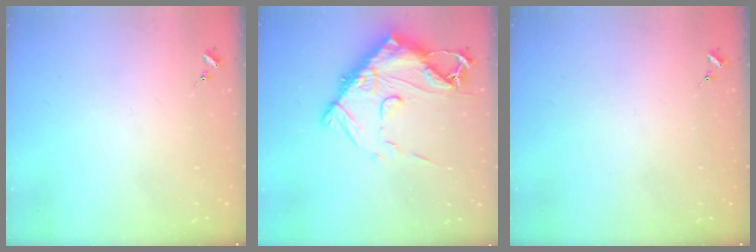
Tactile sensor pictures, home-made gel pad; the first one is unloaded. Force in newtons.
{"total": 19.3, "press": 19.2, "slide": 1.9}
{"total": 0.0}